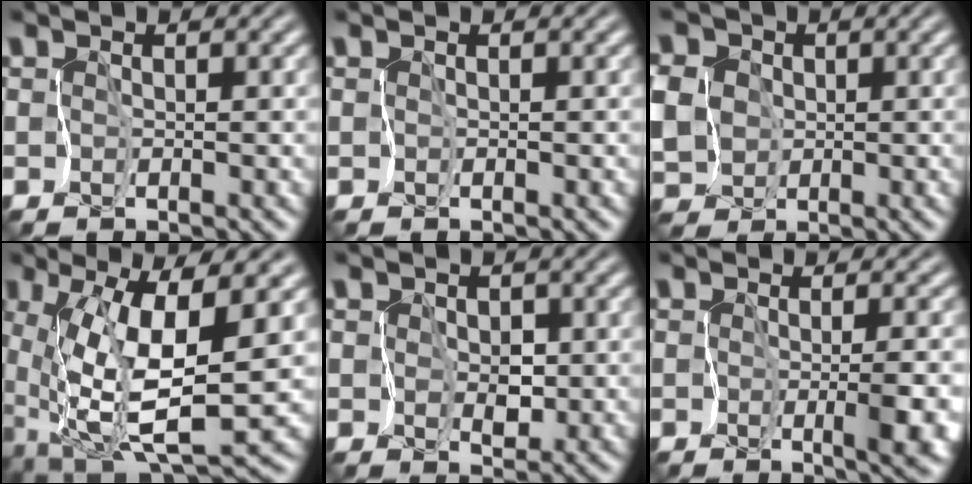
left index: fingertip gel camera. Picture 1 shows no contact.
{"total": 0.0}
{"total": 8.0, "force": [0.1, 7.2, 3.6], "torque": [-0.089, 0.017, -0.031]}
{"total": 9.5, "force": [-0.2, 3.0, 9.0], "torque": [-0.188, -0.026, 0.007]}
{"total": 2.4, "force": [0.5, 1.8, 1.5], "torque": [-0.017, -0.002, 0.016]}
{"total": 3.8, "force": [-1.0, 0.9, 3.5], "torque": [-0.050, -0.011, -0.013]}